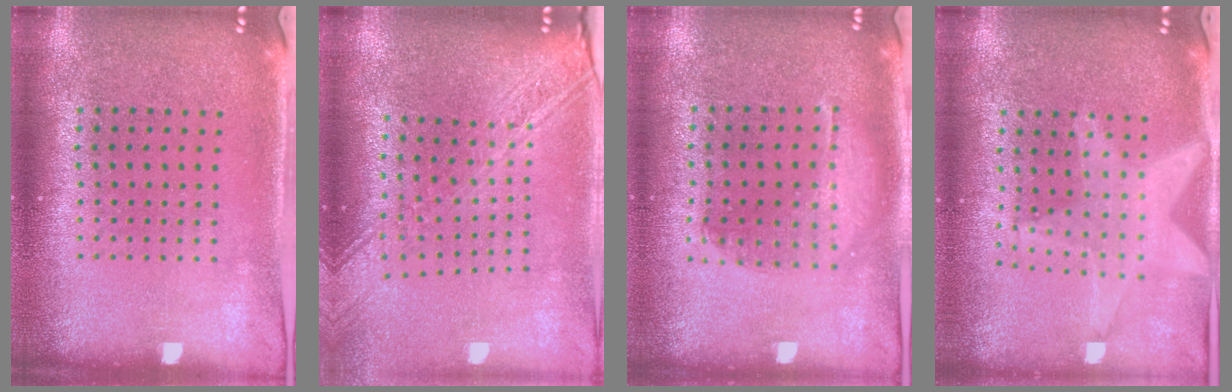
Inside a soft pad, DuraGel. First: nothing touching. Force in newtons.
{"total": 2.5, "press": 2.1, "slide": 1.4}
{"total": 1.4, "press": 1.3, "slide": 0.4}
{"total": 1.5, "press": 1.4, "slide": 0.4}